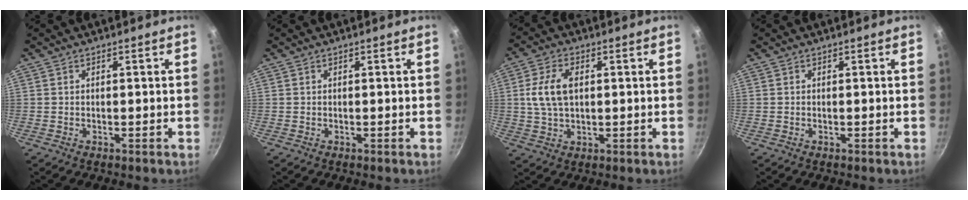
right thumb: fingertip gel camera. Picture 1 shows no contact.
{"total": 0.0}
{"total": 8.0, "force": [1.2, 4.7, 6.4], "torque": [-0.129, 0.007, 0.025]}
{"total": 0.0}